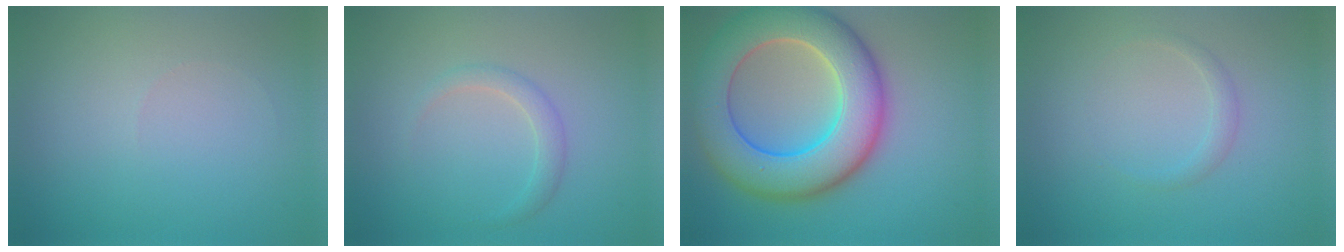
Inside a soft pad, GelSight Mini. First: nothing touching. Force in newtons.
{"total": 1.6, "press": 1.6, "slide": 0.1}
{"total": 11.0, "press": 11.0, "slide": 0.6}
{"total": 1.0, "press": 1.0, "slide": 0.1}